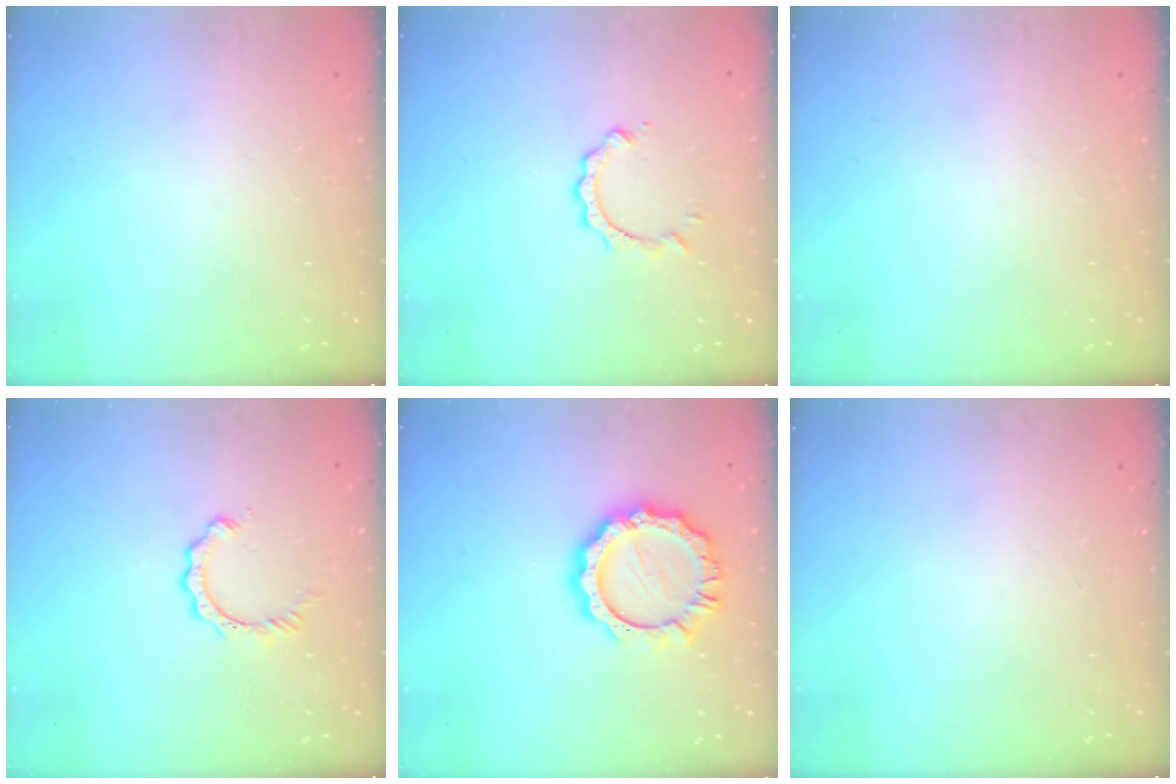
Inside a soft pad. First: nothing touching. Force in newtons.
{"total": 3.7, "press": 3.6, "slide": 0.4}
{"total": 0.0}
{"total": 2.9, "press": 2.9, "slide": 0.5}
{"total": 11.4, "press": 11.4, "slide": 1.1}
{"total": 0.0}